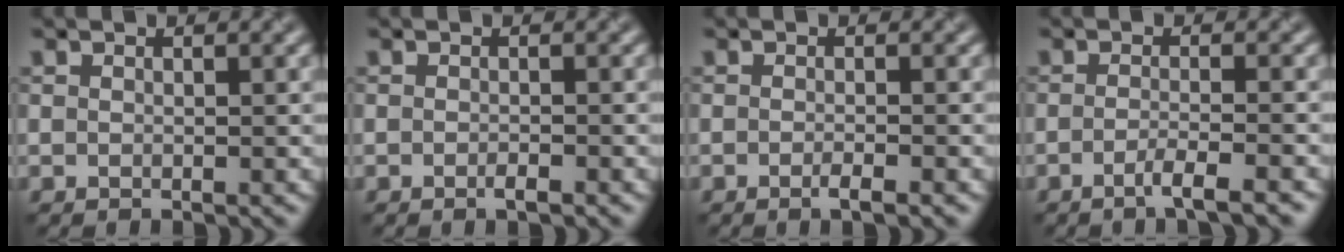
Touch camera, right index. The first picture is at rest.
{"total": 0.8, "force": [-0.5, 0.2, 0.5], "torque": [-0.007, -0.001, -0.010]}
{"total": 1.5, "force": [-0.7, 0.5, 1.2], "torque": [-0.012, 0.000, -0.014]}
{"total": 2.8, "force": [-1.6, 0.6, 2.2], "torque": [-0.029, 0.005, -0.039]}